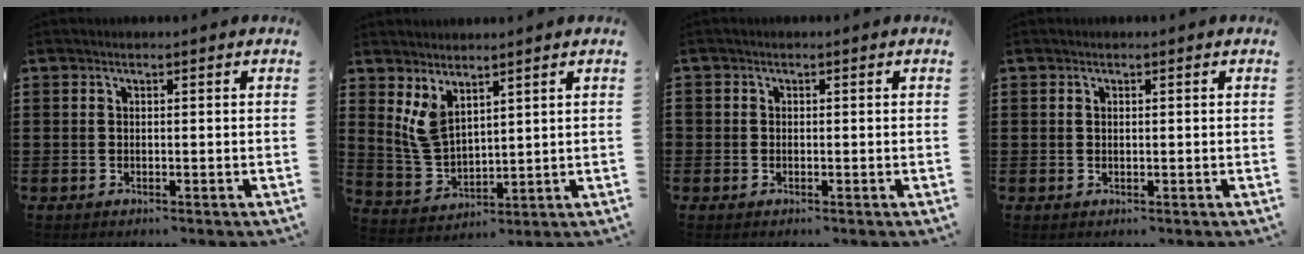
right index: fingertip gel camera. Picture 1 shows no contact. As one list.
[{"total": 5.5, "force": [3.3, 2.7, 3.5], "torque": [-0.093, -0.009, 0.059]}, {"total": 0.7, "force": [-0.3, 0.6, 0.2], "torque": [-0.004, 0.000, -0.007]}, {"total": 0.0}]